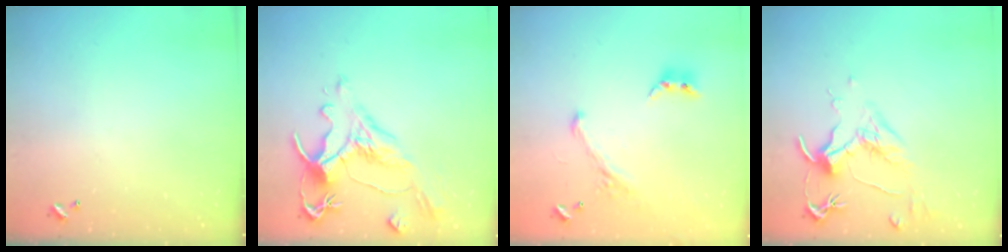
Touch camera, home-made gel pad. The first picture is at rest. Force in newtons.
{"total": 1.6, "press": 0.8, "slide": 1.4}
{"total": 1.6, "press": 1.1, "slide": 1.2}
{"total": 1.7, "press": 1.4, "slide": 0.9}